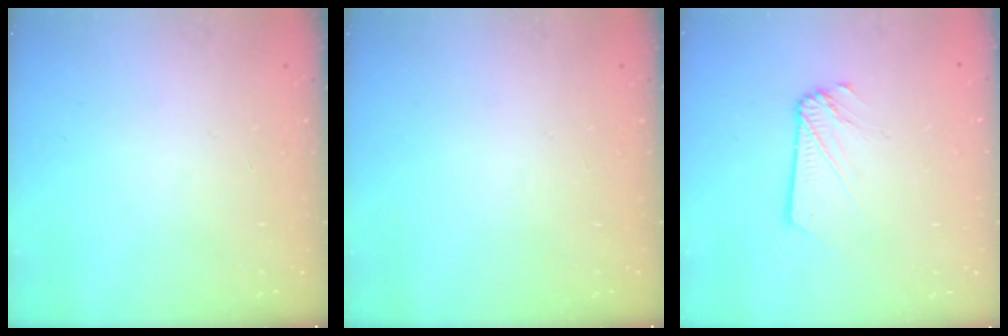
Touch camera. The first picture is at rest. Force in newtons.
{"total": 0.0}
{"total": 2.6, "press": 2.6, "slide": 0.3}